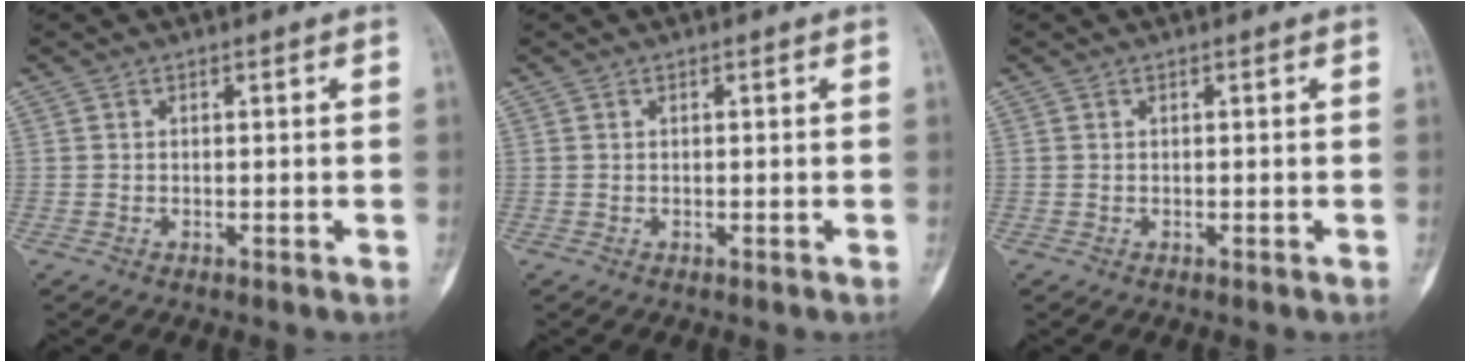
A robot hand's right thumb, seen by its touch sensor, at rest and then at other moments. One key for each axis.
{"total": 0.0}
{"total": 0.0}